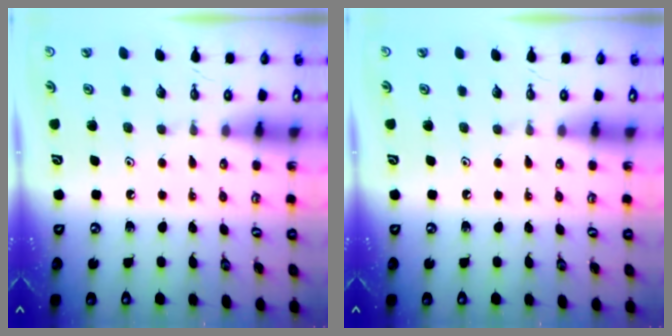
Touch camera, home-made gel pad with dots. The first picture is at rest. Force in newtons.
{"total": 0.0}